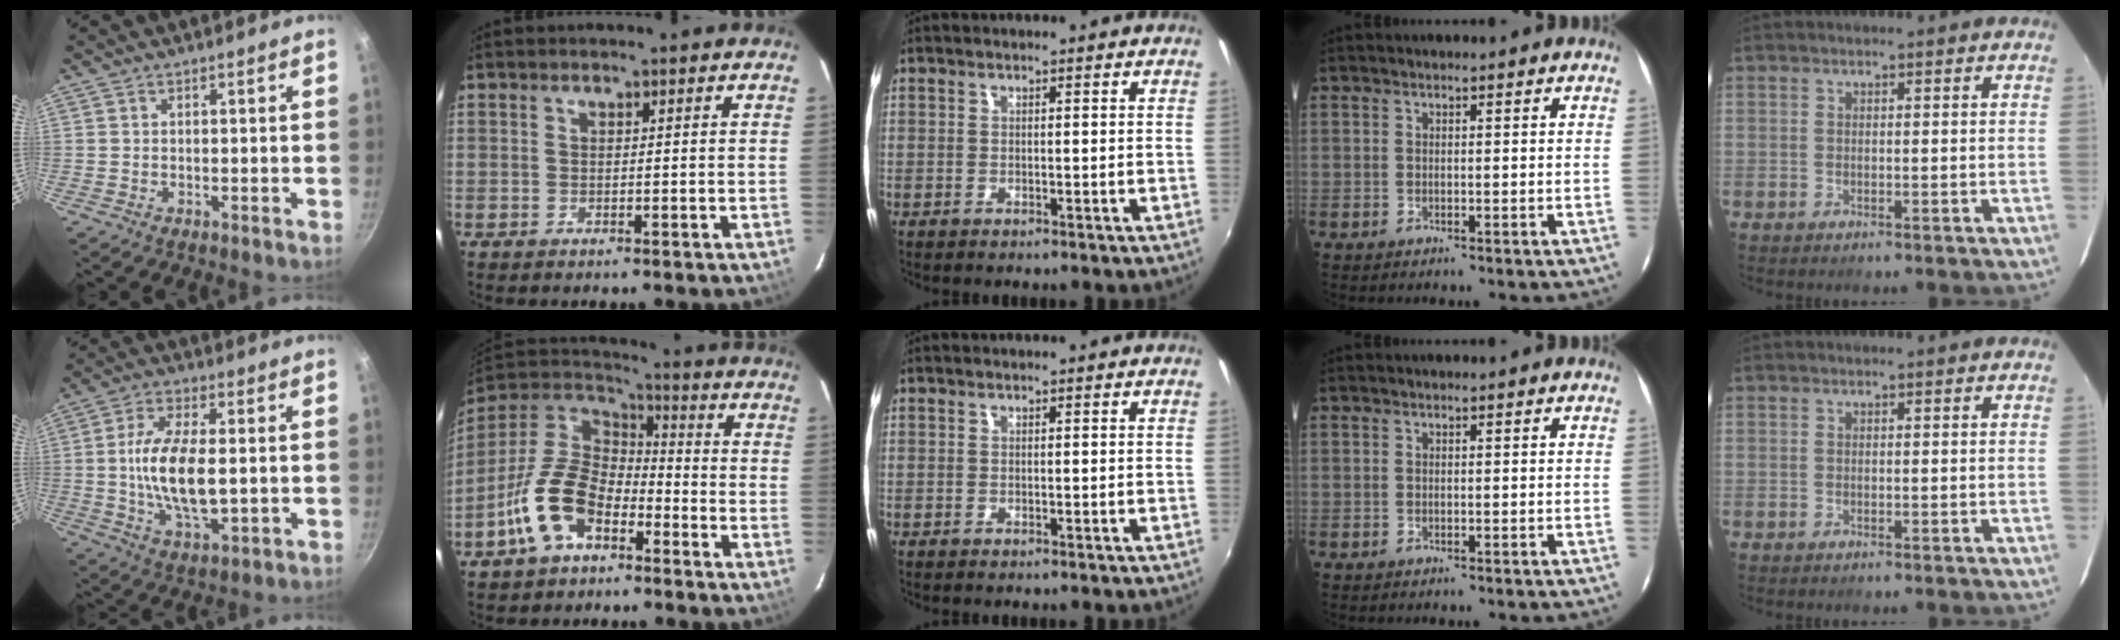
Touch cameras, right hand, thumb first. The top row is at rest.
{"thumb": {"total": 13.7, "force": [-0.3, 6.1, 12.2], "torque": [-0.229, 0.000, -0.006]}, "index": {"total": 14.5, "force": [-7.3, 8.6, 9.1], "torque": [-0.196, 0.014, -0.139]}}